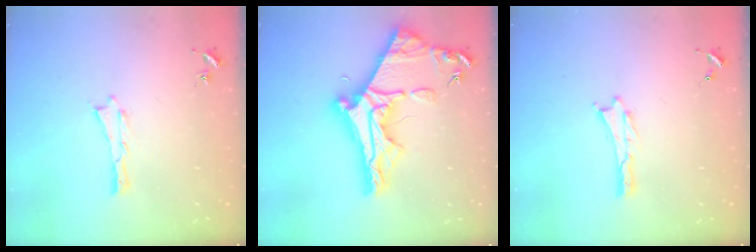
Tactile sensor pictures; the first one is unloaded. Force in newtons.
{"total": 11.4, "press": 11.3, "slide": 1.0}
{"total": 0.0}